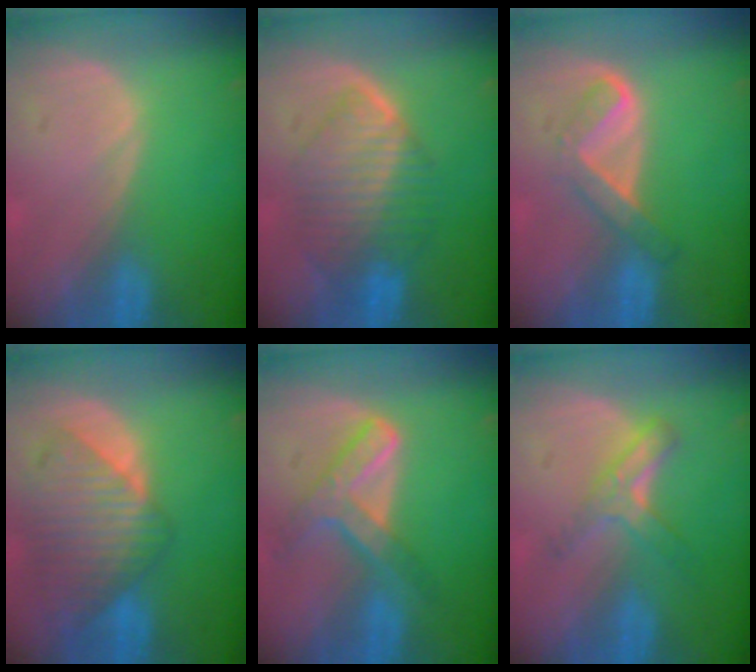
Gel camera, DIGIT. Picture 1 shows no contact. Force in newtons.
{"total": 7.8, "press": 7.8, "slide": 0.3}
{"total": 5.2, "press": 4.4, "slide": 2.9}
{"total": 9.6, "press": 8.5, "slide": 4.5}
{"total": 7.2, "press": 6.0, "slide": 4.0}
{"total": 5.5, "press": 4.9, "slide": 2.6}